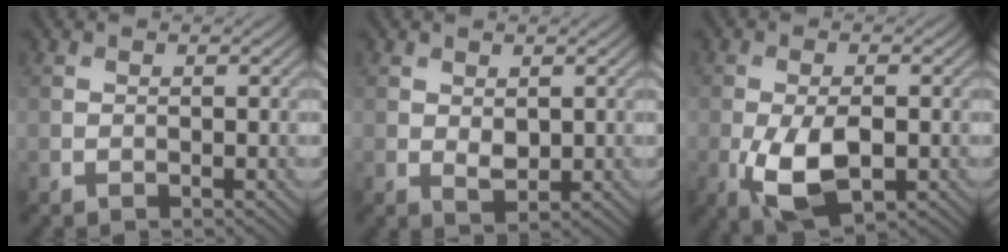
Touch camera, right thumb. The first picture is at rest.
{"total": 1.8, "force": [0.5, 1.1, 1.3], "torque": [-0.025, -0.006, 0.015]}
{"total": 7.7, "force": [-2.3, 3.7, 6.3], "torque": [-0.138, -0.013, -0.036]}